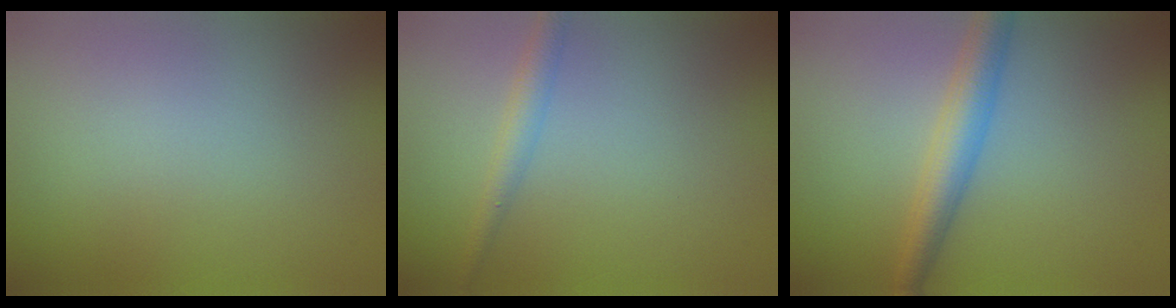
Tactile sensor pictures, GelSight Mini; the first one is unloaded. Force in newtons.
{"total": 1.9, "press": 1.9, "slide": 0.0}
{"total": 3.8, "press": 3.8, "slide": 0.1}